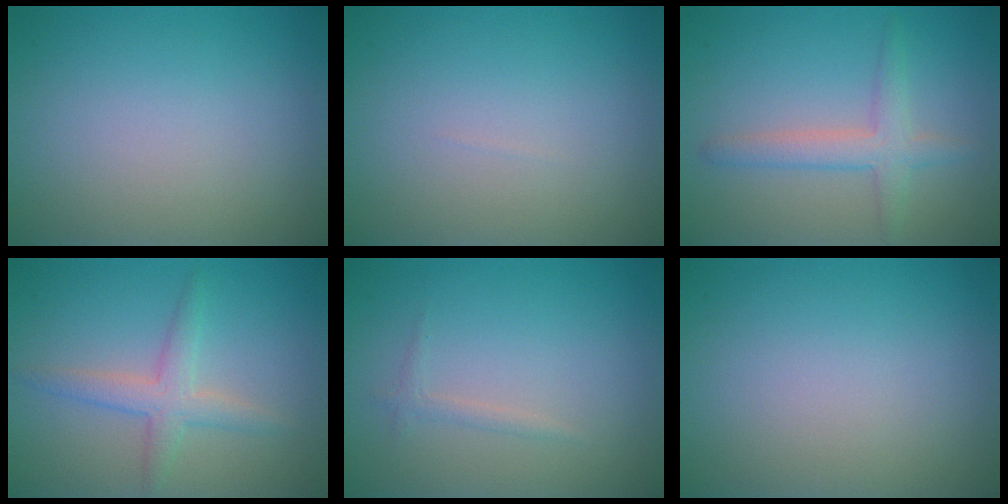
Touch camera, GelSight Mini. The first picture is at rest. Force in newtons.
{"total": 0.0}
{"total": 2.9, "press": 2.9, "slide": 0.2}
{"total": 2.7, "press": 2.7, "slide": 0.1}
{"total": 0.8, "press": 0.8, "slide": 0.1}
{"total": 0.0}